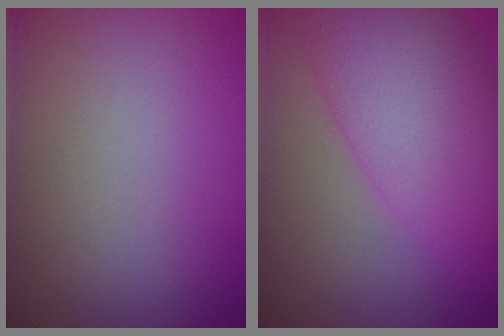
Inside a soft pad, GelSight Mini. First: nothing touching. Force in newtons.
{"total": 9.1, "press": 9.1, "slide": 0.3}